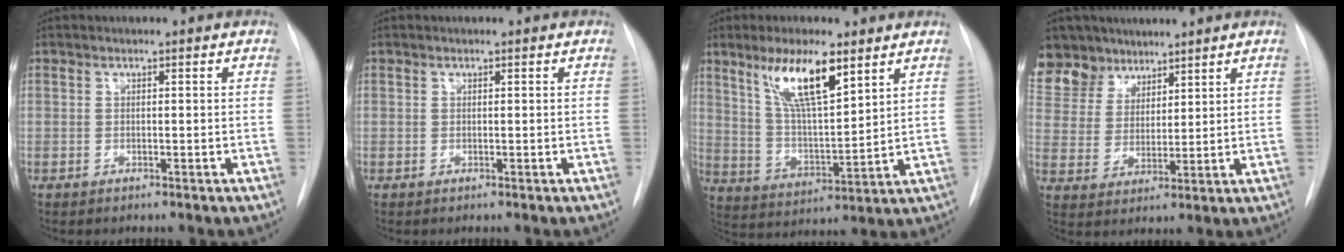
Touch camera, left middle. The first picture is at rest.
{"total": 0.0}
{"total": 11.6, "force": [6.8, 2.2, 9.1], "torque": [-0.173, 0.000, 0.130]}
{"total": 13.7, "force": [10.5, 8.2, 2.9], "torque": [-0.075, 0.034, 0.208]}